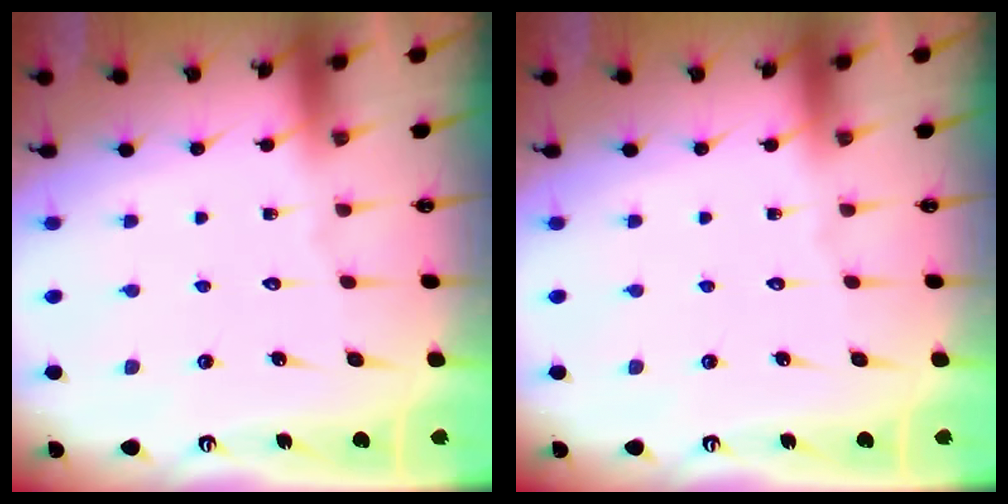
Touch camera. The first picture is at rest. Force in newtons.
{"total": 0.0}